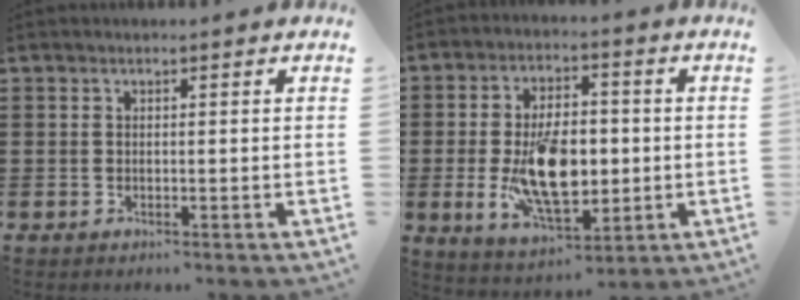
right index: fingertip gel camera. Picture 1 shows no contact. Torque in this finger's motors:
{"motor_torque": [2.09, 0.05, 0.79, 0.21]}